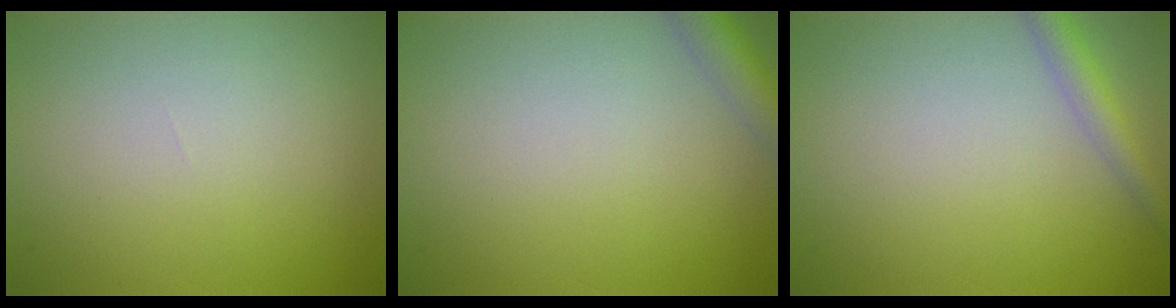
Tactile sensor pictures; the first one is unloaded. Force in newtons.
{"total": 2.9, "press": 2.9, "slide": 0.2}
{"total": 2.4, "press": 2.4, "slide": 0.2}